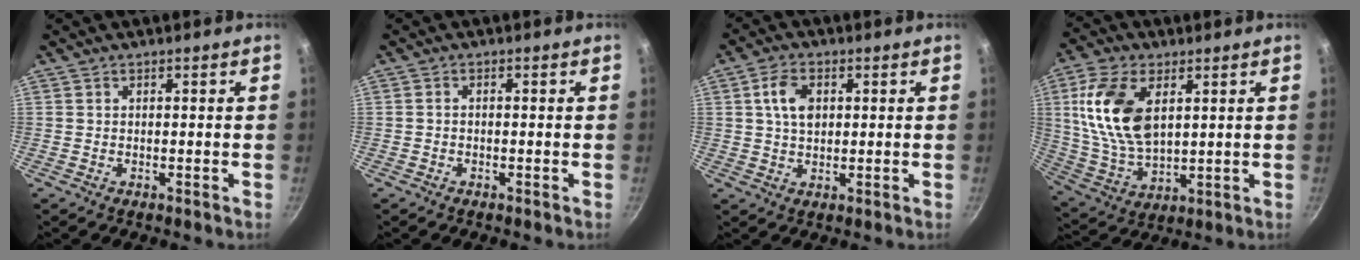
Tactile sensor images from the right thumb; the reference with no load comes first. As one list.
[{"total": 0.8, "force": [-0.4, 0.4, 0.5], "torque": [-0.014, 0.008, -0.008]}, {"total": 6.2, "force": [1.5, 3.9, 4.5], "torque": [-0.073, 0.000, 0.026]}, {"total": 16.3, "force": [4.5, 9.2, 12.6], "torque": [-0.232, -0.012, 0.097]}]